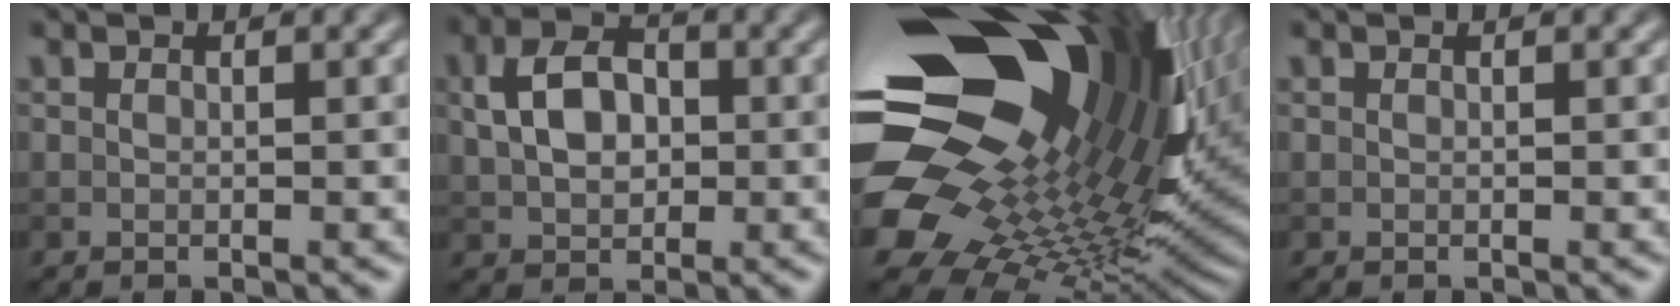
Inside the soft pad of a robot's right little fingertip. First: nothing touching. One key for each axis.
{"total": 5.0, "fx": 0.6, "fy": 3.5, "fz": 3.6, "tx": -0.067, "ty": 0.008, "tz": 0.005}
{"total": 20.1, "fx": 6.3, "fy": 12.0, "fz": 14.9, "tx": -0.291, "ty": -0.042, "tz": 0.144}
{"total": 0.0}